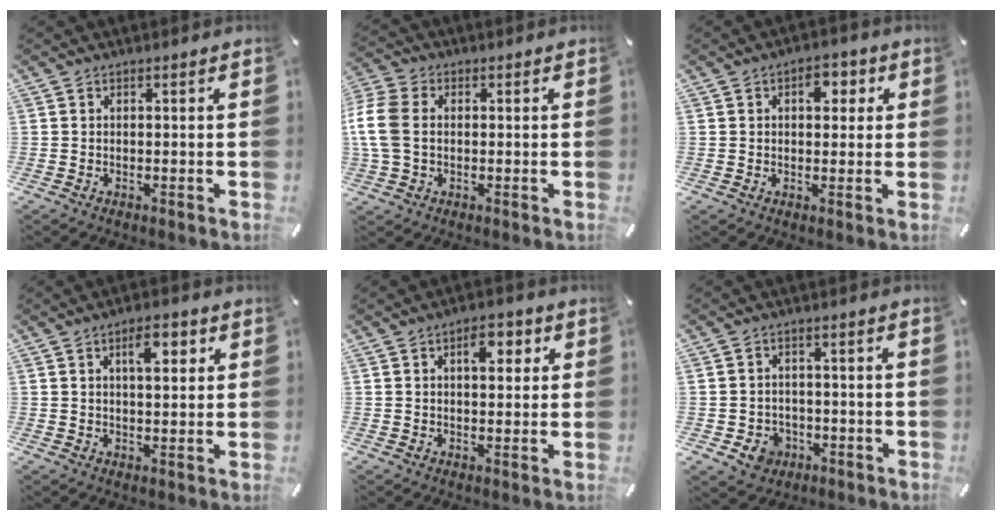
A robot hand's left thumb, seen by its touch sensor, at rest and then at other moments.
{"total": 9.4, "force": [0.3, 6.9, 6.4], "torque": [-0.153, 0.009, 0.008]}
{"total": 4.7, "force": [1.2, 3.1, 3.3], "torque": [-0.030, -0.005, 0.008]}
{"total": 6.0, "force": [2.6, 2.7, 4.7], "torque": [-0.060, -0.008, 0.035]}
{"total": 5.7, "force": [1.7, 3.4, 4.2], "torque": [-0.041, -0.008, 0.018]}
{"total": 5.5, "force": [-2.1, 4.8, 1.7], "torque": [-0.019, 0.009, -0.038]}